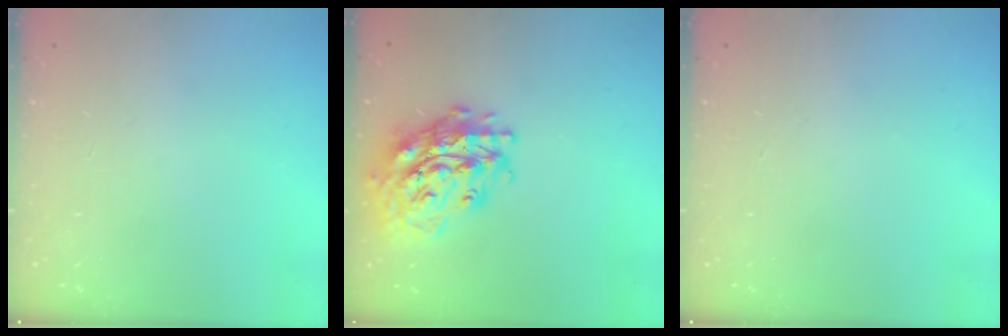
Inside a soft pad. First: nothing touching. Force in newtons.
{"total": 21.0, "press": 20.9, "slide": 2.7}
{"total": 0.0}